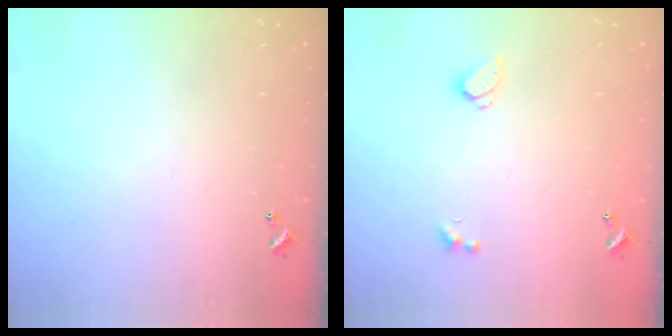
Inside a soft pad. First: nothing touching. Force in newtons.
{"total": 0.8, "press": 0.6, "slide": 0.4}